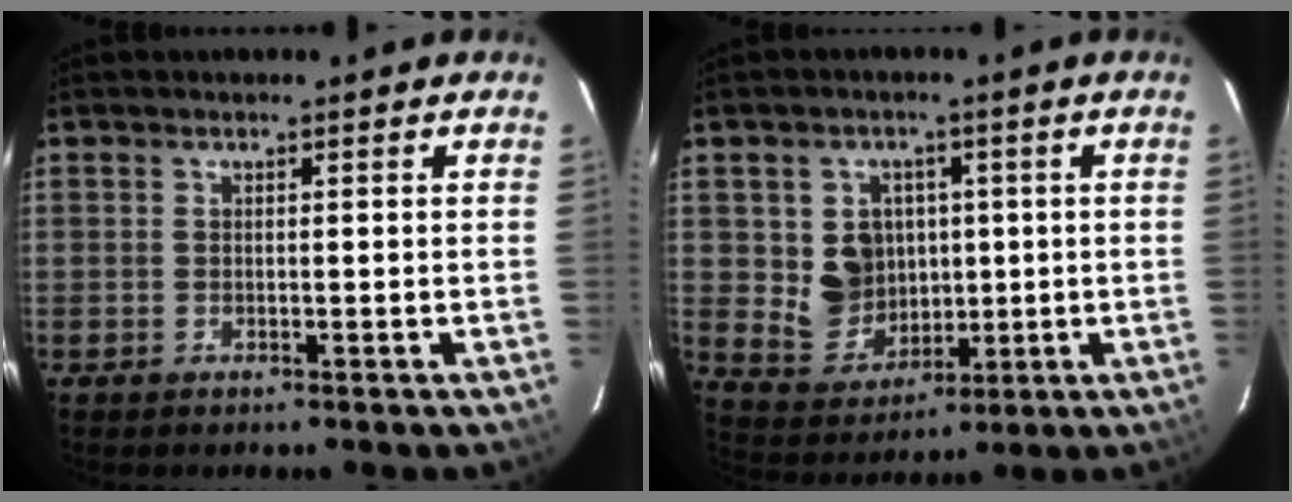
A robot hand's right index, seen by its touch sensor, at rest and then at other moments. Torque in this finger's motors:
{"motor_torque": [0.76, 0.53, 0.26, 0.03]}